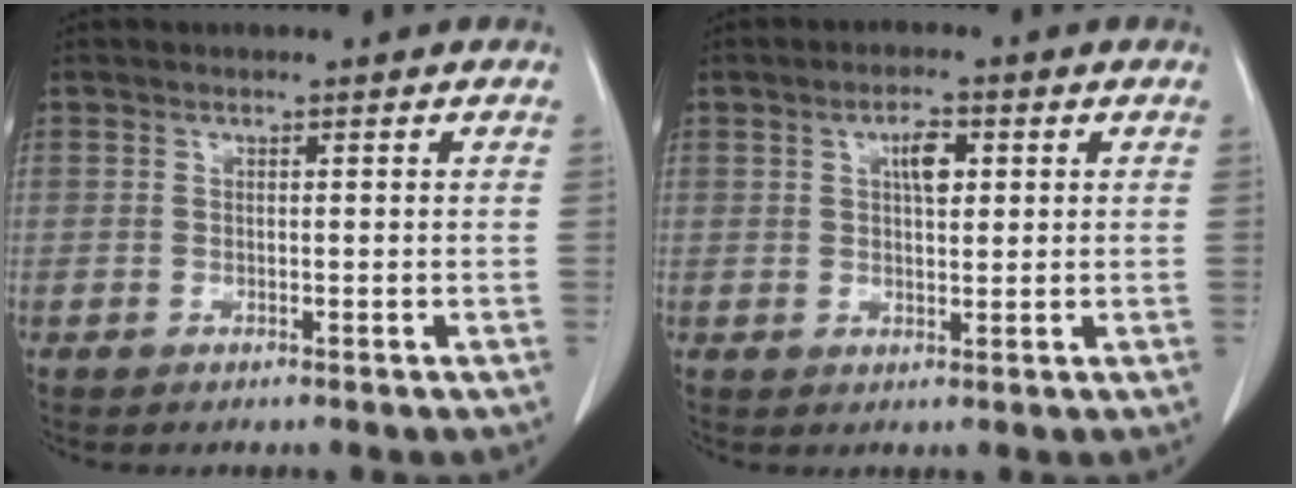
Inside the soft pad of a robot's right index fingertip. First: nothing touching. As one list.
[{"total": 3.7, "force": [1.2, 1.4, 3.3], "torque": [-0.056, 0.003, 0.019]}]